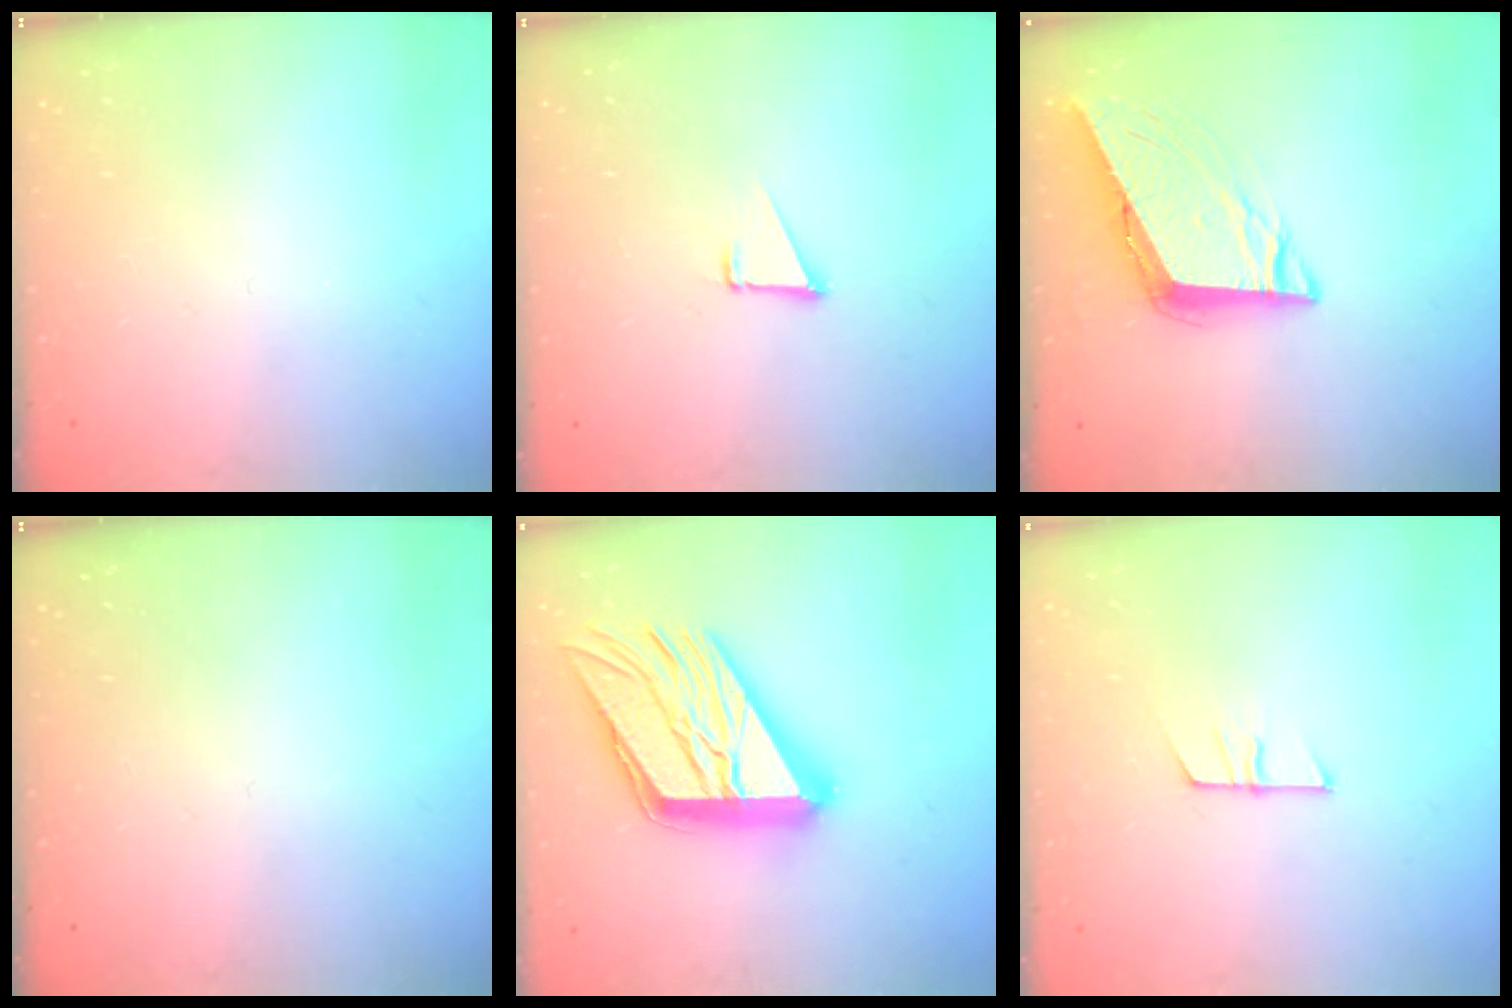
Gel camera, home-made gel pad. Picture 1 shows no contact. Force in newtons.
{"total": 1.6, "press": 1.5, "slide": 0.1}
{"total": 9.6, "press": 9.4, "slide": 2.1}
{"total": 0.0}
{"total": 28.7, "press": 28.6, "slide": 3.0}
{"total": 7.1, "press": 7.1, "slide": 0.6}